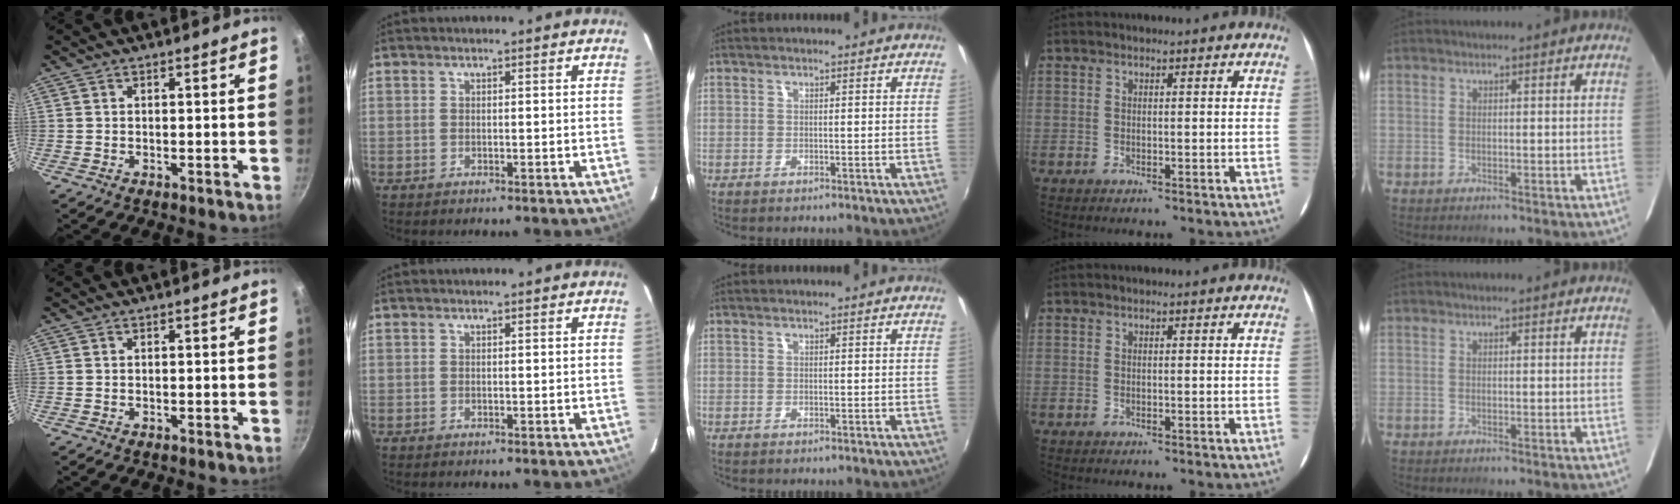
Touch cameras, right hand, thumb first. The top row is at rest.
{}